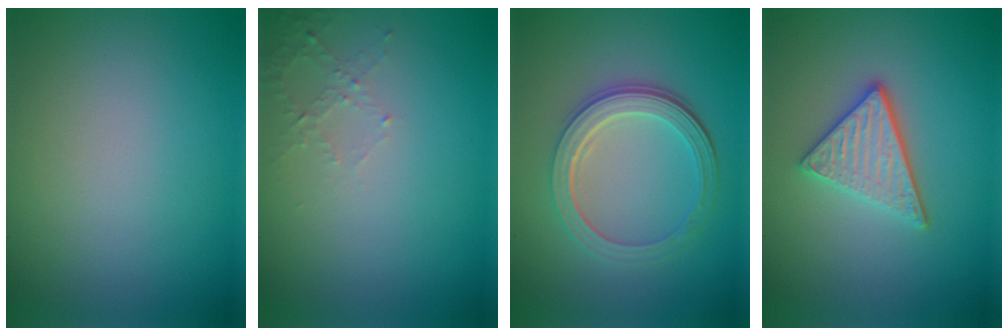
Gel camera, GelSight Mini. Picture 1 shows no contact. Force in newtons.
{"total": 1.3, "press": 1.3, "slide": 0.4}
{"total": 4.7, "press": 3.6, "slide": 3.1}
{"total": 3.5, "press": 3.0, "slide": 1.9}